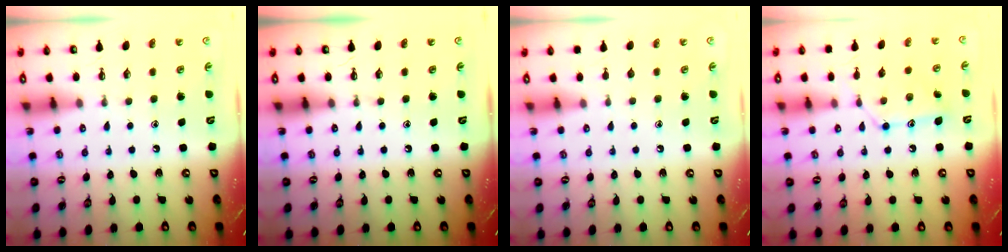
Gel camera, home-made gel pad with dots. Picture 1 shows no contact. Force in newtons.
{"total": 0.0}
{"total": 0.5, "press": 0.5, "slide": 0.1}
{"total": 12.4, "press": 12.4, "slide": 0.1}